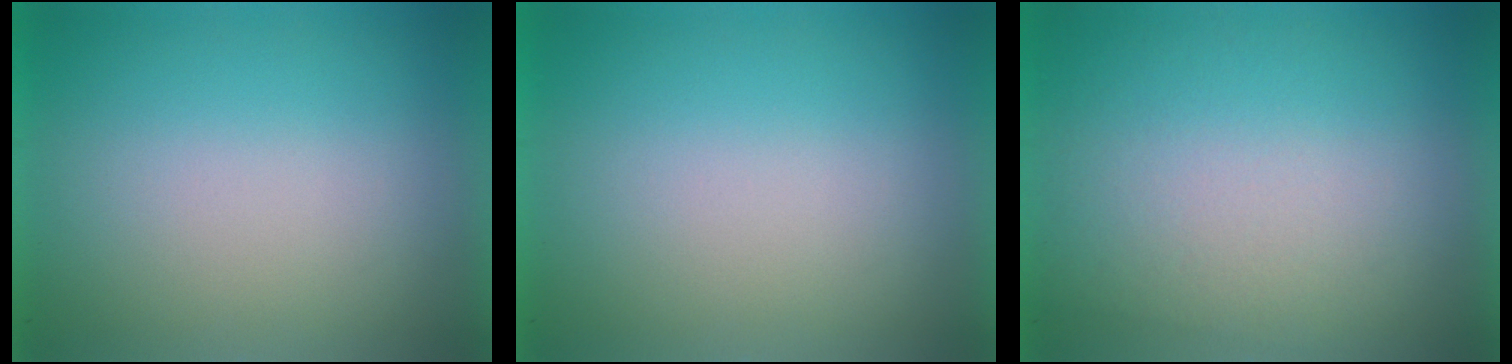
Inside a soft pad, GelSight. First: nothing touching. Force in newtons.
{"total": 0.0}
{"total": 2.6}